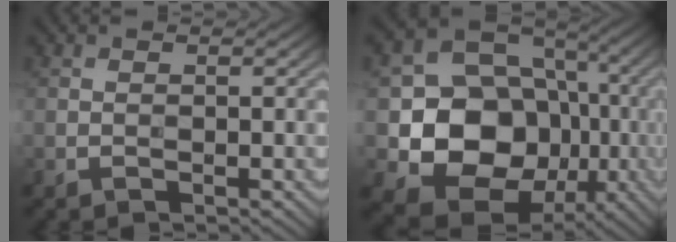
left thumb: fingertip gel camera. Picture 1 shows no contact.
{"total": 14.3, "force": [-2.3, 11.9, 7.6], "torque": [-0.140, -0.034, -0.042]}